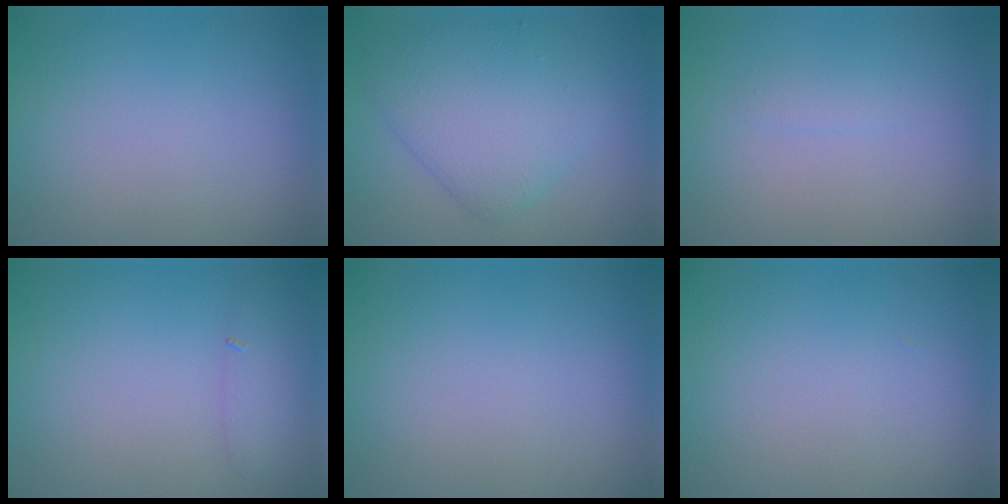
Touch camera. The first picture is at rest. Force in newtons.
{"total": 5.4, "press": 5.4, "slide": 0.2}
{"total": 0.7, "press": 0.7, "slide": 0.0}
{"total": 1.4, "press": 1.4, "slide": 0.1}
{"total": 0.0}
{"total": 0.0}